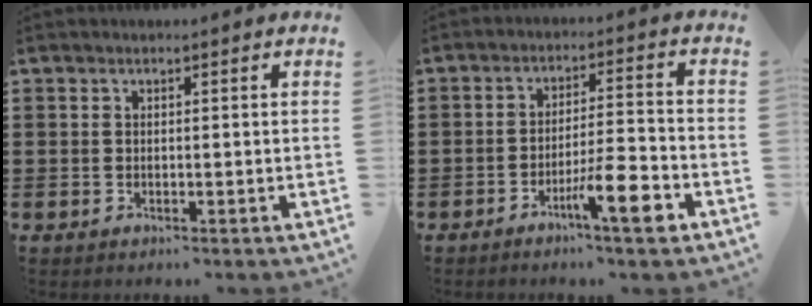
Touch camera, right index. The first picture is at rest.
{"total": 8.1, "force": [-4.8, 0.9, 6.4], "torque": [-0.112, -0.002, -0.085]}